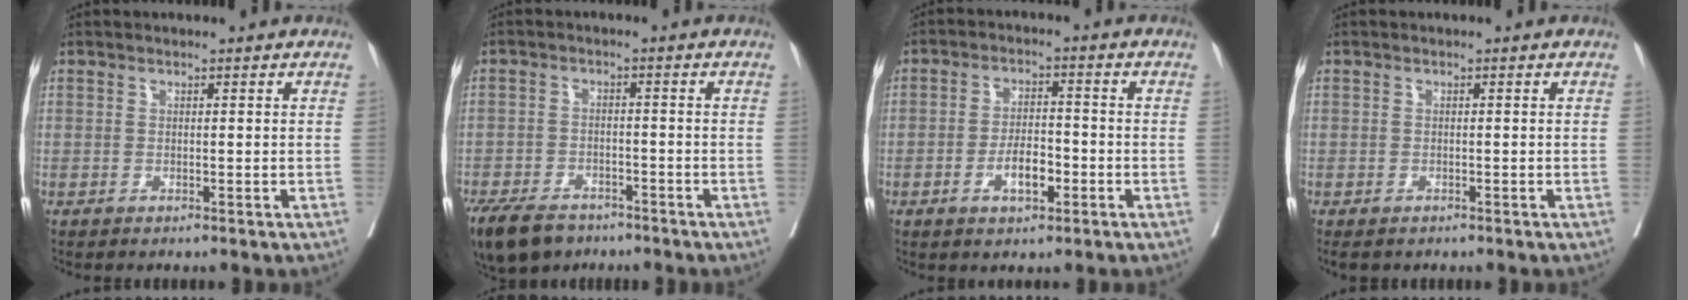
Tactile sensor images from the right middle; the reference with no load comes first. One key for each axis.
{"total": 10.6, "fx": -7.8, "fy": 5.4, "fz": 4.6, "tx": -0.097, "ty": -0.012, "tz": -0.127}
{"total": 5.1, "fx": -2.0, "fy": 2.0, "fz": 4.2, "tx": -0.073, "ty": 0.003, "tz": -0.035}
{"total": 1.9, "fx": -1.5, "fy": 0.9, "fz": 0.7, "tx": -0.013, "ty": -0.005, "tz": -0.020}